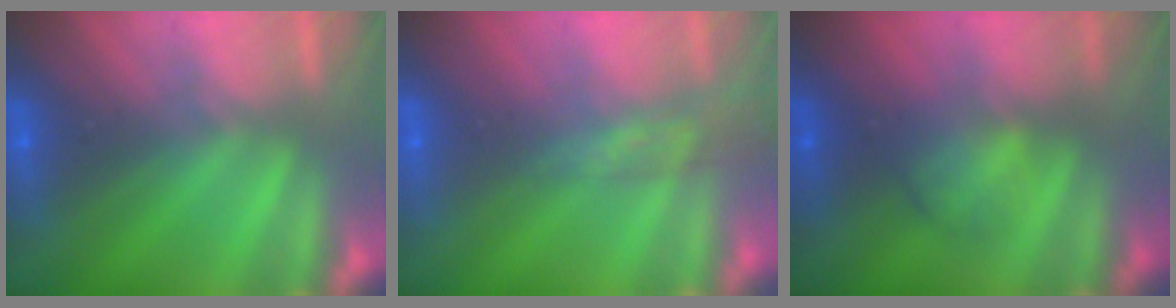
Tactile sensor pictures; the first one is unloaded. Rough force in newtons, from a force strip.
{"total": 2.9}
{"total": 2.0}